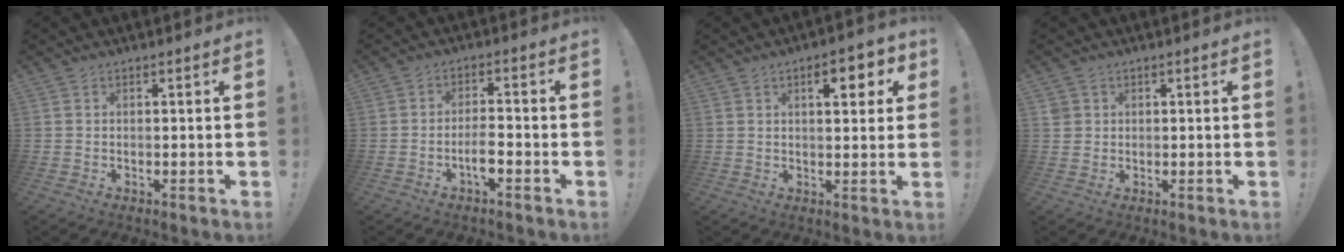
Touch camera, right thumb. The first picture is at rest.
{"total": 5.5, "force": [-2.6, 1.4, 4.6], "torque": [-0.096, 0.002, -0.045]}
{"total": 7.5, "force": [3.0, 2.7, 6.3], "torque": [-0.069, -0.010, 0.040]}
{"total": 2.4, "force": [1.1, 2.1, 0.5], "torque": [-0.008, 0.000, 0.022]}